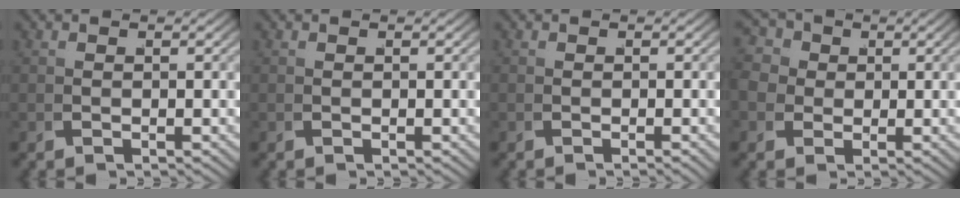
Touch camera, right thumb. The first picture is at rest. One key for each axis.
{"total": 0.0}
{"total": 0.6, "fx": -0.5, "fy": 0.0, "fz": 0.2, "tx": 0.004, "ty": 0.001, "tz": -0.010}
{"total": 7.2, "fx": 0.7, "fy": 6.2, "fz": 3.6, "tx": -0.074, "ty": -0.006, "tz": 0.009}